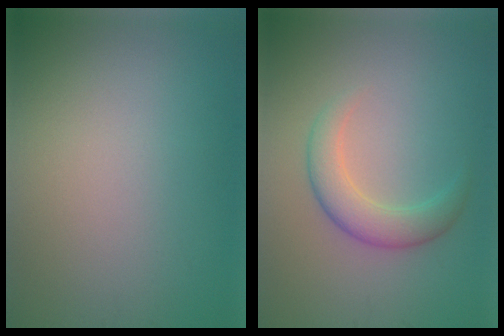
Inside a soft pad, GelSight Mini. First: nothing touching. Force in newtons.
{"total": 3.3, "press": 3.3, "slide": 0.2}